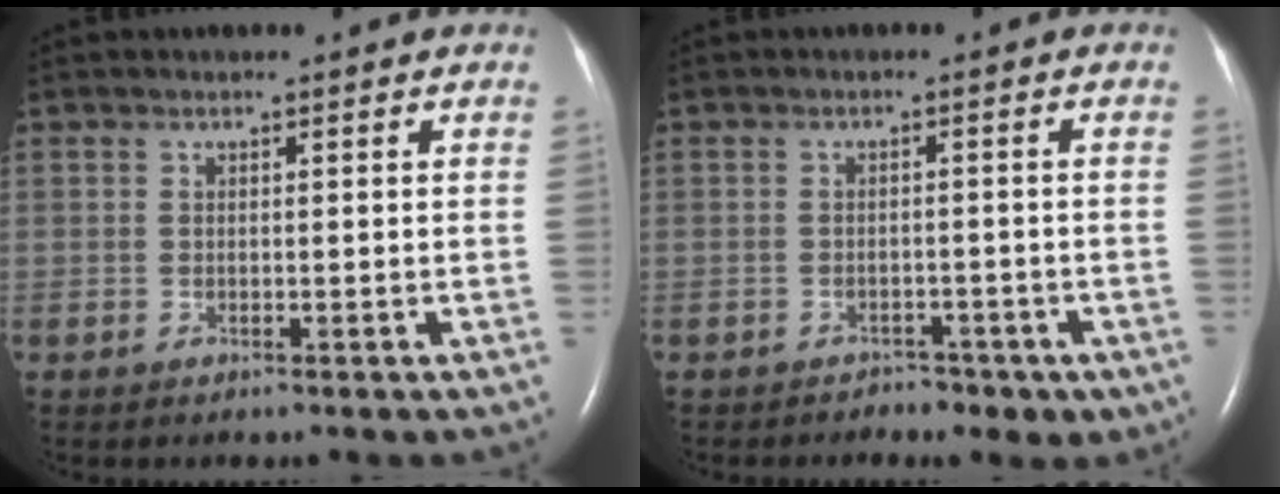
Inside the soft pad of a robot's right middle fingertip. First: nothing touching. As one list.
[{"total": 4.7, "force": [-3.3, 3.1, 1.1], "torque": [-0.007, 0.018, -0.034]}]